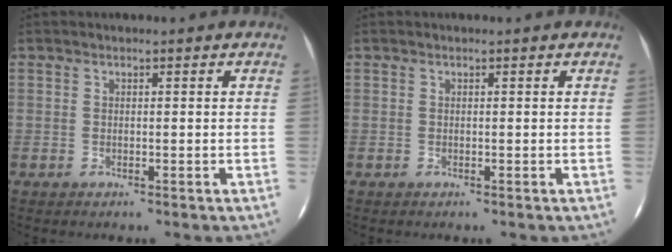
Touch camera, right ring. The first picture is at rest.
{"total": 0.0}